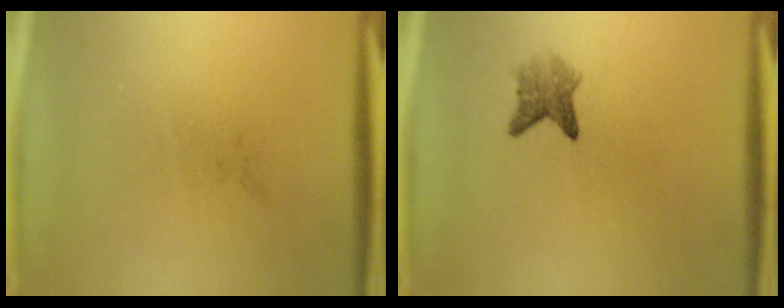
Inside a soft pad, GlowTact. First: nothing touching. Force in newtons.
{"total": 2.7}